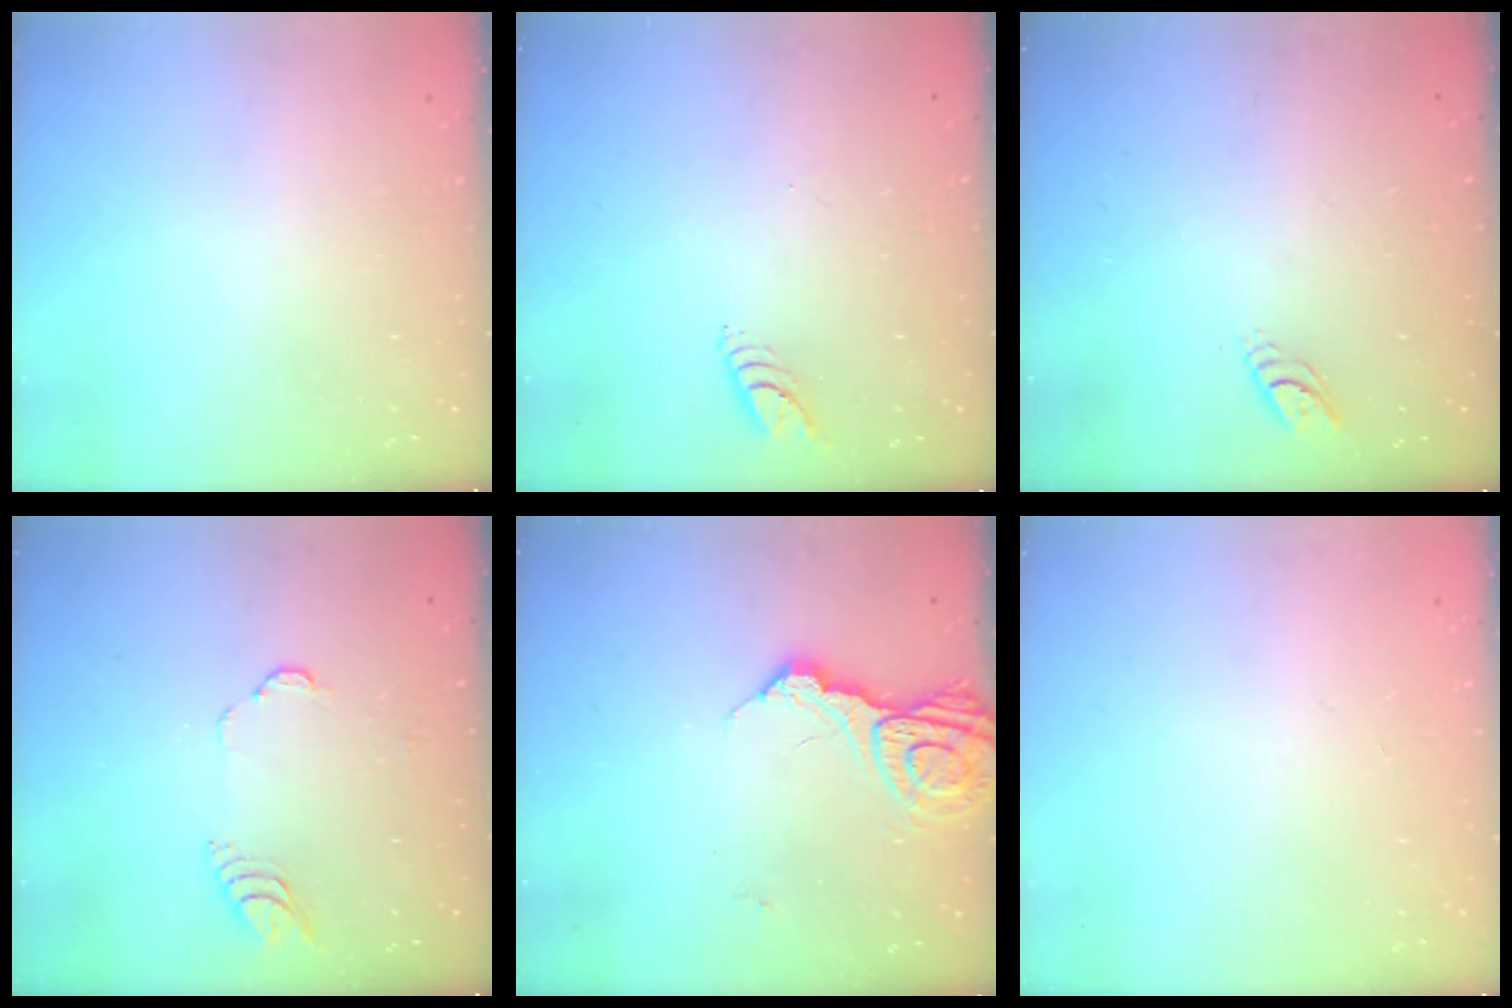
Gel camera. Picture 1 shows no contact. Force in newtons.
{"total": 4.8, "press": 4.8, "slide": 0.4}
{"total": 3.9, "press": 3.9, "slide": 0.5}
{"total": 4.2, "press": 4.2, "slide": 0.4}
{"total": 11.2, "press": 11.1, "slide": 1.2}
{"total": 0.0}